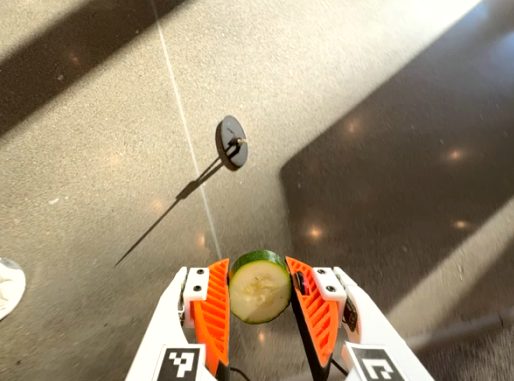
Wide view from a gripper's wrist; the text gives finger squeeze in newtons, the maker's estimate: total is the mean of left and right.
{"total": 12.4, "left": 12.7, "right": 12.1}